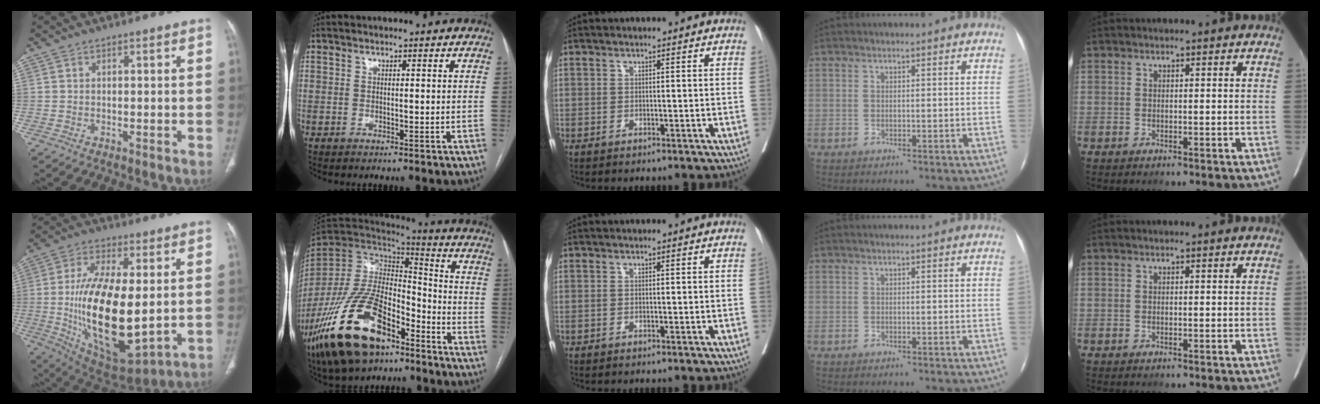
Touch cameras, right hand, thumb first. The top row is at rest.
{"thumb": {"total": 23.2, "force": [-0.5, 9.9, 21.0], "torque": [-0.382, -0.026, 0.009]}, "index": {"total": 22.1, "force": [-13.3, 9.7, 14.8], "torque": [-0.318, -0.015, -0.240]}}